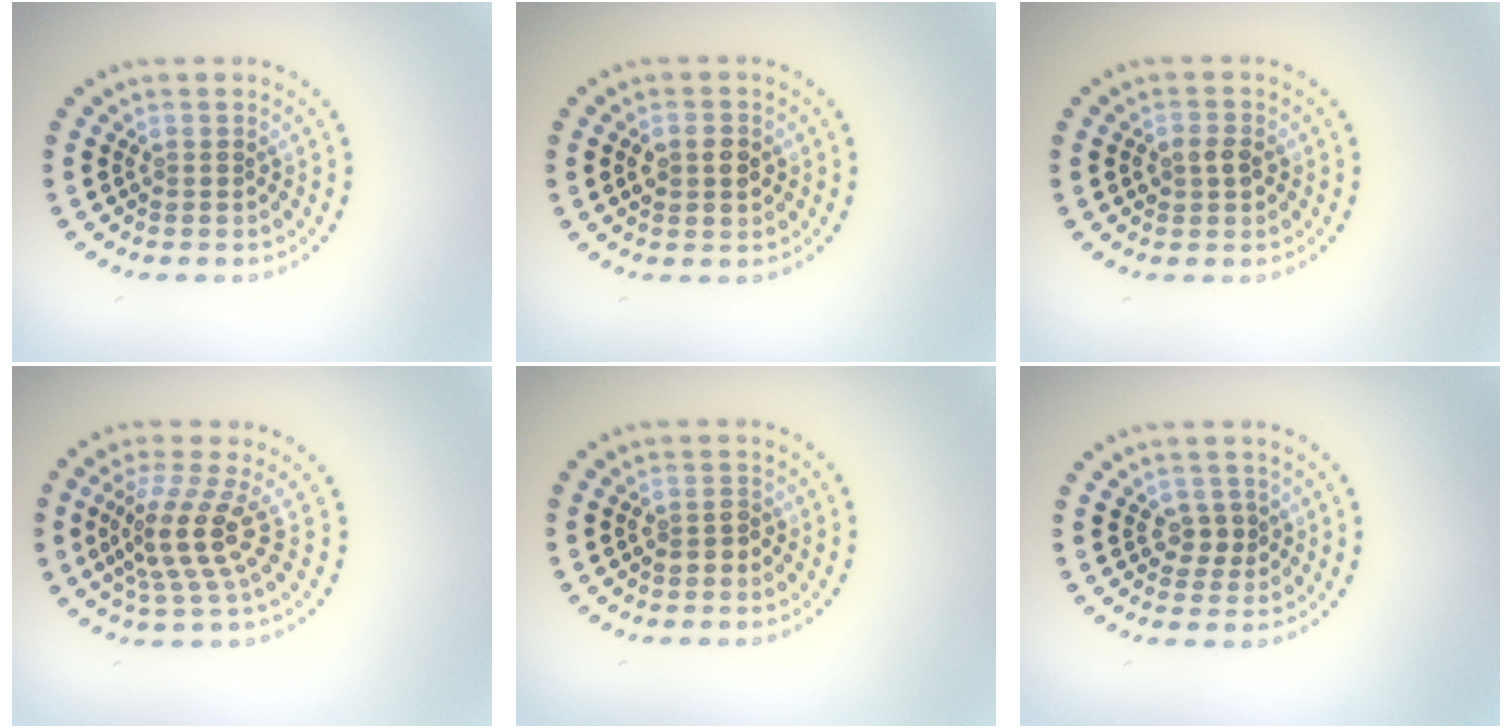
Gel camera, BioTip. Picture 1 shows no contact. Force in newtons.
{"total": 2.9, "press": 2.9, "slide": 0.2}
{"total": 1.8, "press": 1.8, "slide": 0.1}
{"total": 4.1, "press": 3.0, "slide": 2.8}
{"total": 1.4, "press": 1.2, "slide": 0.6}
{"total": 1.9, "press": 1.7, "slide": 0.7}